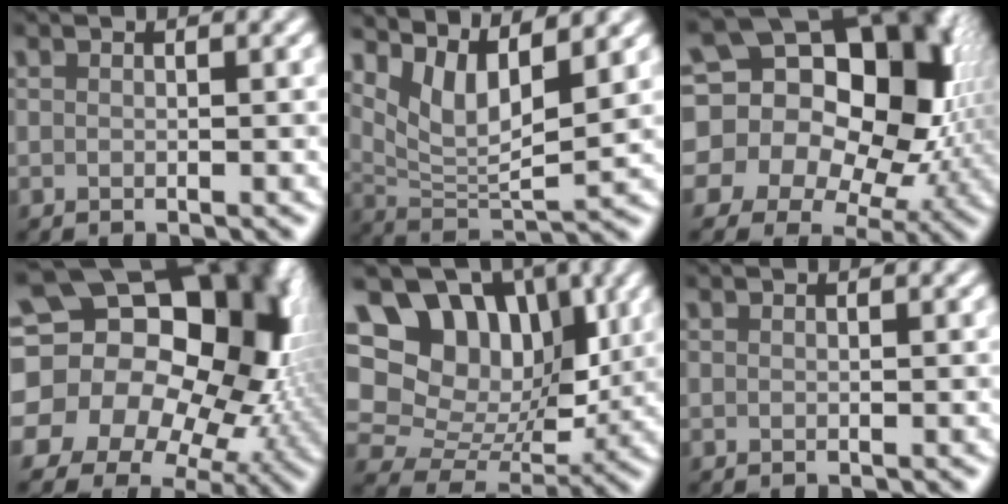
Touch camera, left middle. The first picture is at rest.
{"total": 6.2, "force": [3.6, 2.1, 4.6], "torque": [-0.090, -0.014, 0.072]}
{"total": 19.3, "force": [2.9, 15.0, 11.8], "torque": [-0.178, 0.029, 0.032]}
{"total": 22.2, "force": [0.8, 17.3, 13.9], "torque": [-0.187, 0.023, -0.021]}
{"total": 16.7, "force": [7.8, 11.8, 9.0], "torque": [-0.186, 0.063, 0.130]}
{"total": 0.0}